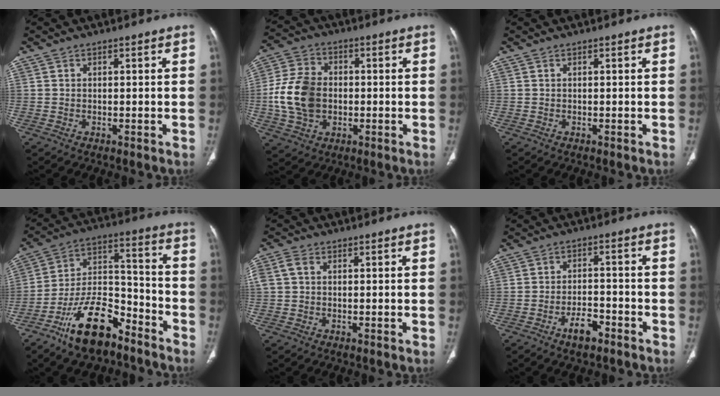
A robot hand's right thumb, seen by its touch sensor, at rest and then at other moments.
{"total": 12.8, "force": [-0.9, 9.5, 8.6], "torque": [-0.158, 0.015, -0.016]}
{"total": 0.0}
{"total": 16.7, "force": [-11.1, 7.5, 10.0], "torque": [-0.155, 0.086, -0.200]}
{"total": 2.8, "force": [0.4, 2.0, 1.9], "torque": [-0.054, 0.014, 0.006]}
{"total": 5.0, "force": [-3.3, 2.1, 3.1], "torque": [-0.048, 0.026, -0.054]}